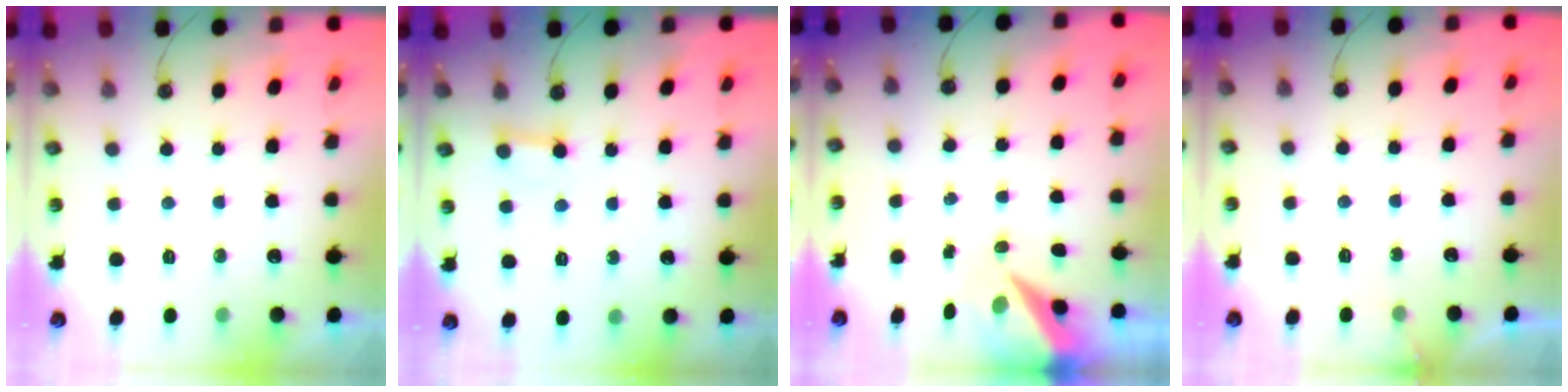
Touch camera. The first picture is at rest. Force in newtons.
{"total": 4.2, "press": 4.2, "slide": 0.3}
{"total": 8.3, "press": 8.2, "slide": 1.0}
{"total": 3.6, "press": 3.6, "slide": 0.1}